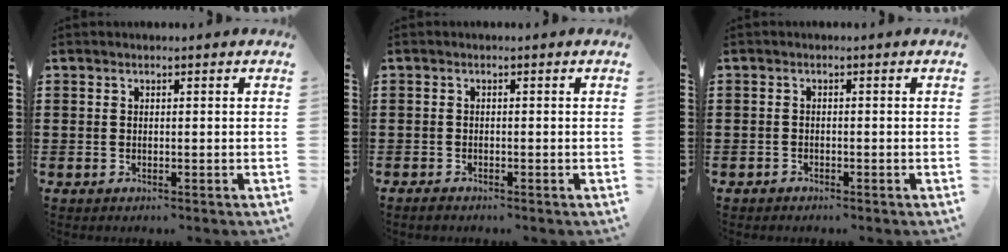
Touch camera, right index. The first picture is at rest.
{"total": 0.8, "force": [-0.7, 0.1, 0.1], "torque": [-0.003, -0.002, -0.015]}
{"total": 0.9, "force": [-0.8, 0.4, 0.0], "torque": [-0.002, 0.002, -0.019]}